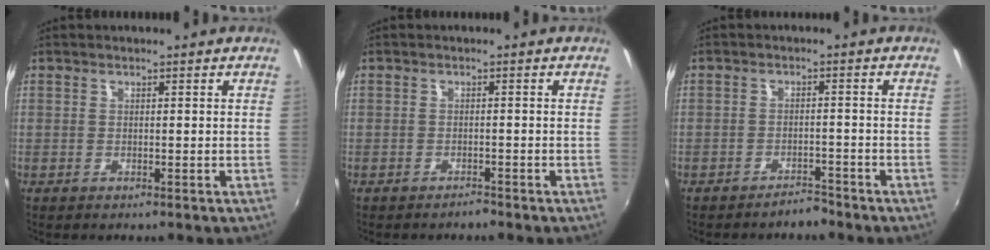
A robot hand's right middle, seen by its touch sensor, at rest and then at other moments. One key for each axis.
{"total": 1.2, "fx": -1.2, "fy": 0.3, "fz": 0.1, "tx": -0.007, "ty": 0.002, "tz": -0.018}
{"total": 2.8, "fx": -2.6, "fy": 0.9, "fz": 0.4, "tx": -0.012, "ty": 0.006, "tz": -0.036}